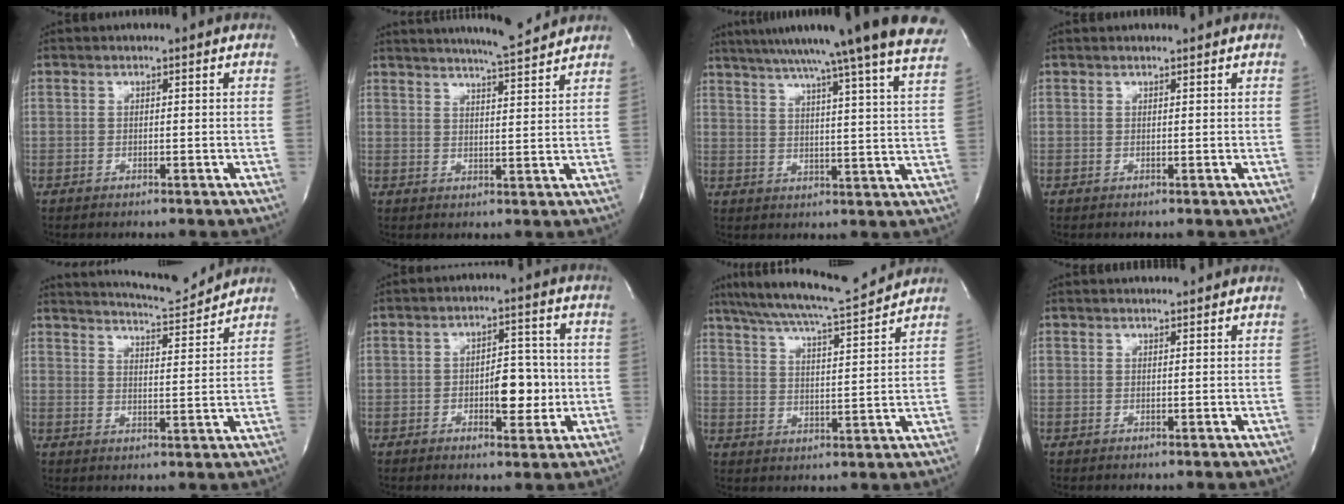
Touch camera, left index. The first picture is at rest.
{"total": 9.8, "force": [9.1, -0.3, 3.7], "torque": [-0.064, -0.003, 0.124]}
{"total": 27.4, "force": [23.6, -1.2, 13.8], "torque": [-0.227, -0.038, 0.300]}
{"total": 1.2, "force": [1.1, 0.0, 0.3], "torque": [-0.007, 0.008, 0.019]}
{"total": 9.8, "force": [9.5, -0.2, 2.2], "torque": [-0.043, -0.008, 0.140]}
{"total": 6.3, "force": [-1.2, 2.8, 5.4], "torque": [-0.075, 0.006, -0.012]}
{"total": 14.2, "force": [13.0, -0.1, 5.7], "torque": [-0.106, -0.005, 0.200]}
{"total": 3.3, "force": [3.2, 0.4, 0.8], "torque": [-0.016, 0.018, 0.043]}